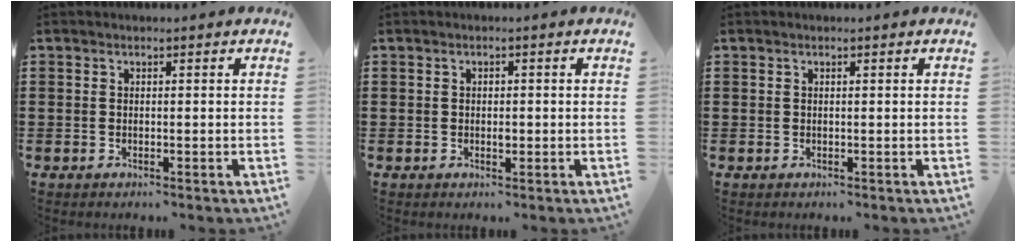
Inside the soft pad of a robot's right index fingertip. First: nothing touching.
{"total": 1.0, "force": [-0.1, 0.6, 0.8], "torque": [-0.017, 0.001, -0.002]}
{"total": 0.0}